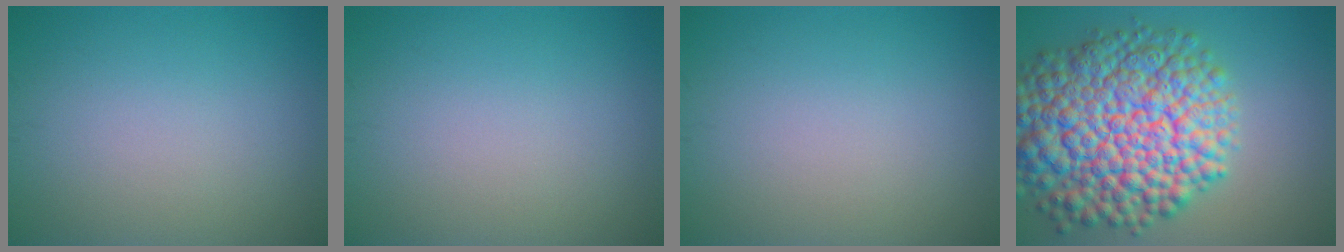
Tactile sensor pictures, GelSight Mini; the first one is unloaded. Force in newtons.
{"total": 0.0}
{"total": 0.0}
{"total": 14.4, "press": 14.3, "slide": 0.5}